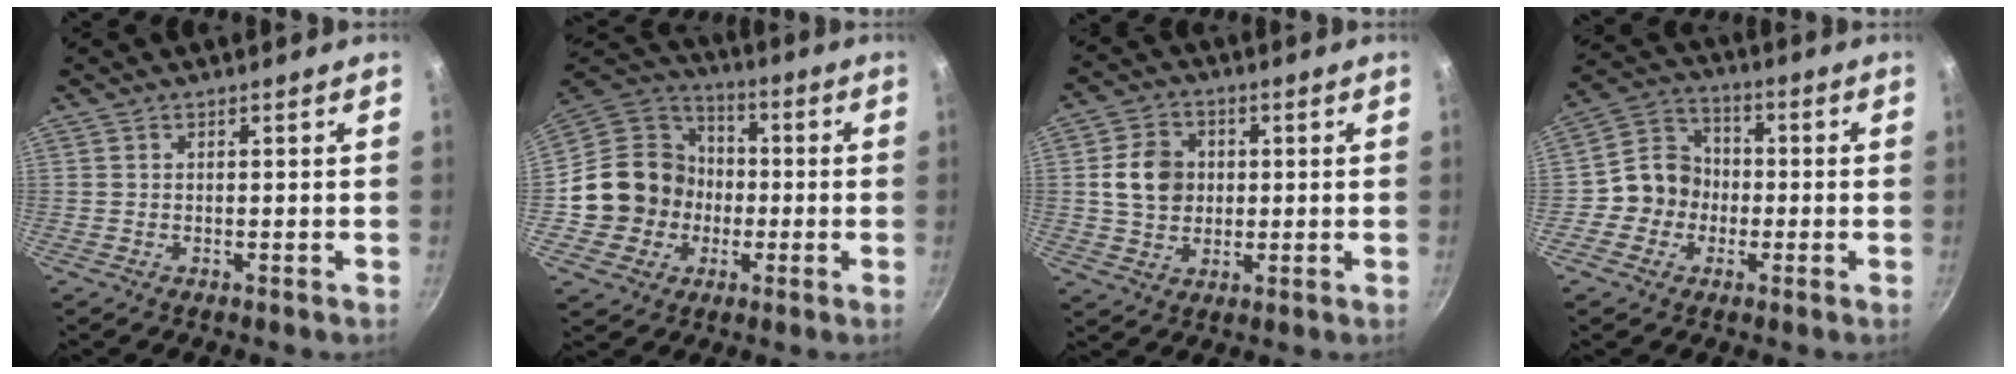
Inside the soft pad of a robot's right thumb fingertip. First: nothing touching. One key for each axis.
{"total": 15.4, "fx": -2.2, "fy": 14.3, "fz": 5.1, "tx": -0.052, "ty": 0.040, "tz": -0.043}
{"total": 8.9, "fx": 1.0, "fy": 7.4, "fz": 4.8, "tx": -0.061, "ty": 0.009, "tz": 0.013}
{"total": 9.0, "fx": -2.0, "fy": 8.2, "fz": 3.1, "tx": -0.010, "ty": 0.030, "tz": -0.055}